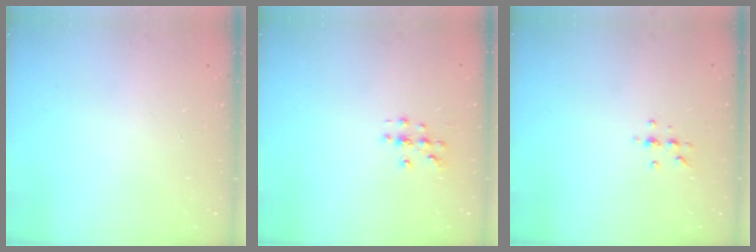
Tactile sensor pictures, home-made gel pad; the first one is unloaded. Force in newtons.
{"total": 3.9, "press": 3.8, "slide": 0.5}
{"total": 4.0, "press": 3.8, "slide": 1.2}